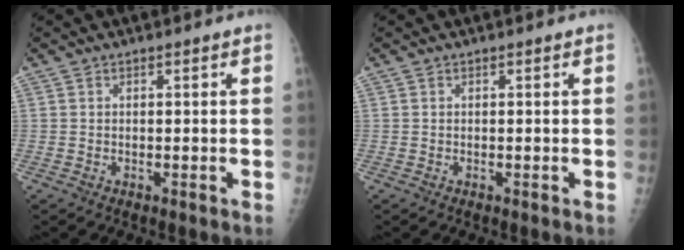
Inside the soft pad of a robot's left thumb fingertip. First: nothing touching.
{"total": 0.0}